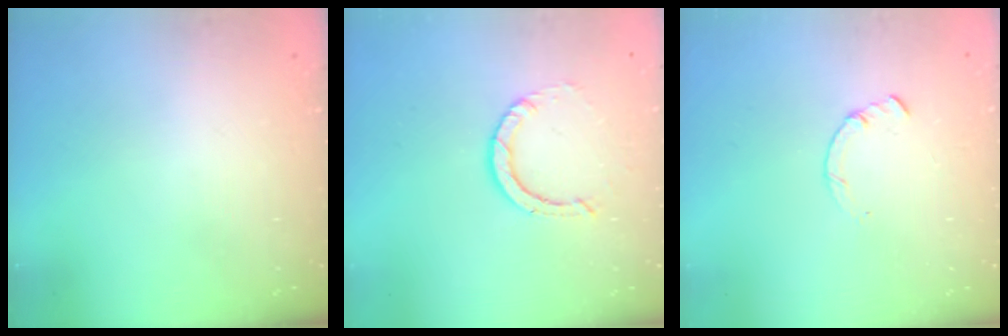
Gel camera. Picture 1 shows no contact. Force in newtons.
{"total": 2.9, "press": 2.9, "slide": 0.2}
{"total": 0.7, "press": 0.6, "slide": 0.2}